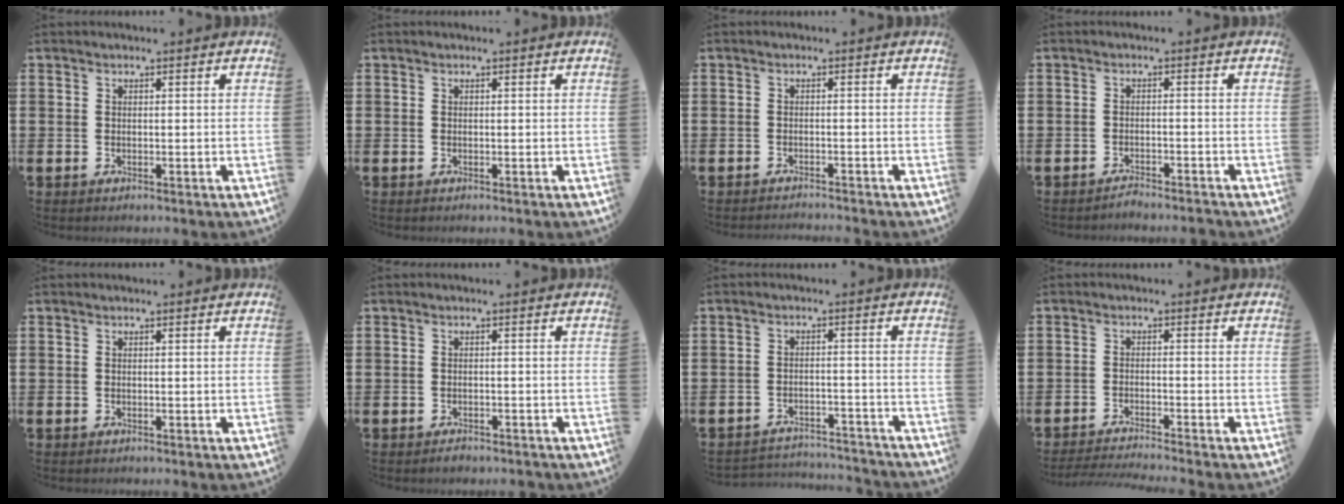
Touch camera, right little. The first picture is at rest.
{"total": 0.0}
{"total": 1.0, "force": [-1.0, -0.2, -0.1], "torque": [0.001, 0.001, -0.021]}
{"total": 1.5, "force": [-1.5, -0.1, 0.1], "torque": [-0.005, 0.003, -0.030]}
{"total": 0.0}
{"total": 0.7, "force": [-0.7, 0.2, 0.1], "torque": [0.006, -0.005, -0.017]}
{"total": 3.0, "force": [-3.0, 0.2, -0.1], "torque": [-0.006, 0.003, -0.065]}
{"total": 1.9, "force": [-1.8, -0.2, 0.5], "torque": [-0.007, 0.001, -0.037]}